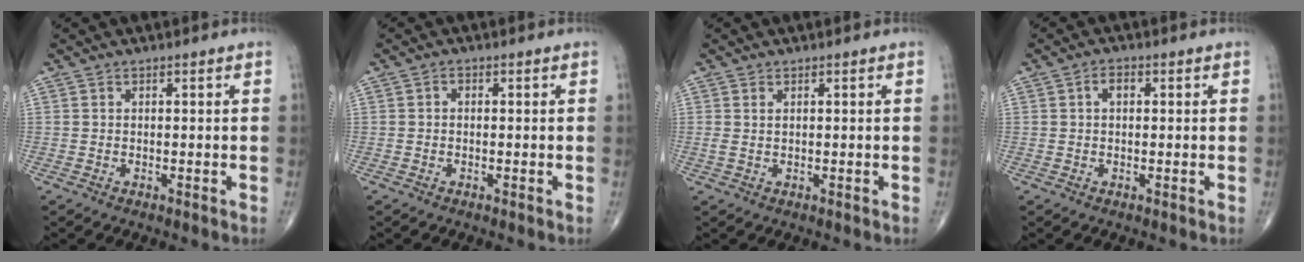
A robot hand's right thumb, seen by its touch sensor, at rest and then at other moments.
{"total": 0.9, "force": [0.0, 0.7, 0.6], "torque": [-0.006, 0.002, -0.005]}
{"total": 1.5, "force": [0.5, 0.7, 1.2], "torque": [-0.033, 0.006, 0.014]}
{"total": 2.4, "force": [0.4, 1.5, 1.8], "torque": [-0.030, 0.009, 0.005]}